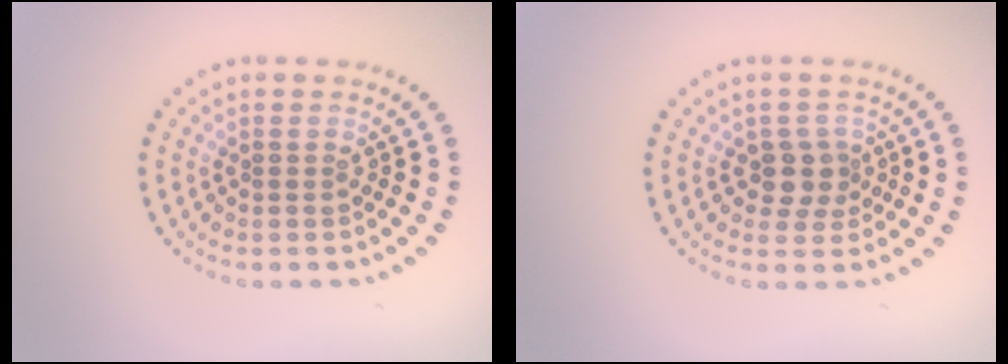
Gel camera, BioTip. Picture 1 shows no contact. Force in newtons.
{"total": 2.2, "press": 1.9, "slide": 1.1}